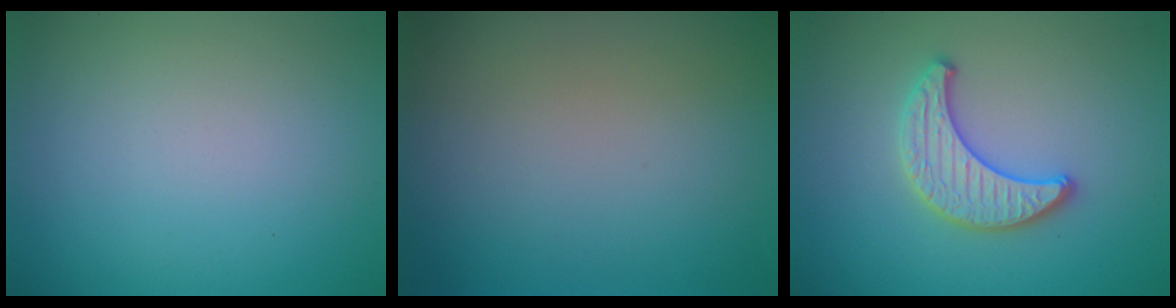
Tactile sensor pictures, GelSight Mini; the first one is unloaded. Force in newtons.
{"total": 0.0}
{"total": 3.1, "press": 3.1, "slide": 0.3}